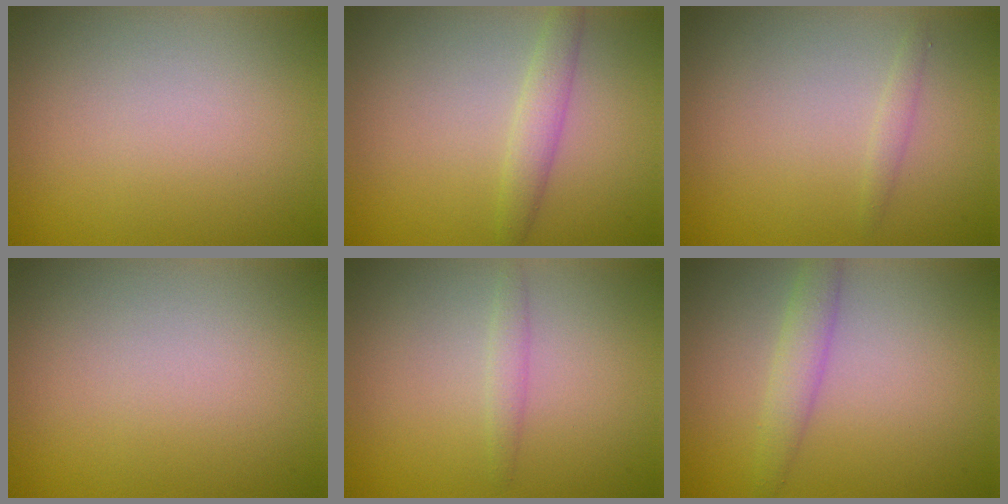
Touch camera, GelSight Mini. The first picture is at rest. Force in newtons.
{"total": 2.0, "press": 2.0, "slide": 0.0}
{"total": 0.8, "press": 0.8, "slide": 0.1}
{"total": 0.0}
{"total": 1.1, "press": 1.1, "slide": 0.0}
{"total": 2.3, "press": 2.3, "slide": 0.0}